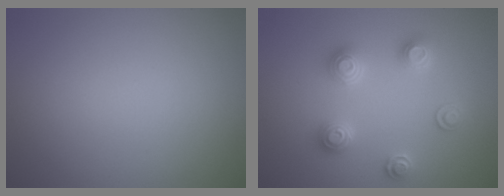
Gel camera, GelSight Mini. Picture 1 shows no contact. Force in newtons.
{"total": 3.0, "press": 3.0, "slide": 0.5}